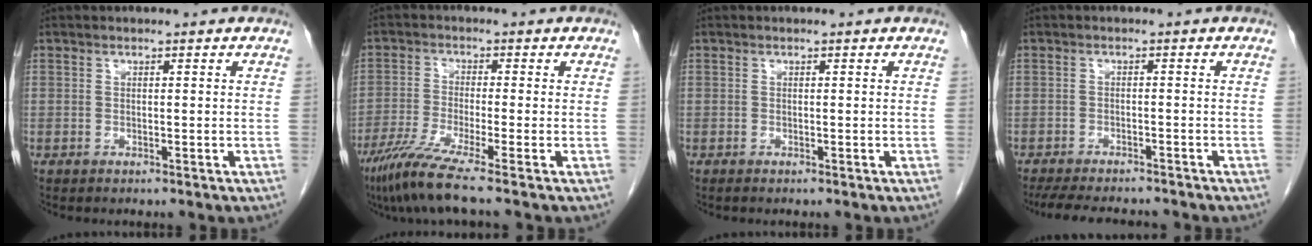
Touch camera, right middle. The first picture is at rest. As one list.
[{"total": 7.4, "force": [-5.3, -1.3, 5.0], "torque": [-0.095, -0.030, -0.102]}, {"total": 0.0}, {"total": 10.5, "force": [-9.4, 2.3, 4.1], "torque": [-0.070, -0.008, -0.130]}]